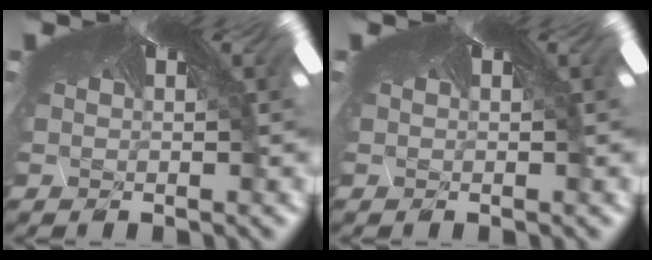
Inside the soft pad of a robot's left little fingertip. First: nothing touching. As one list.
[{"total": 0.0}]